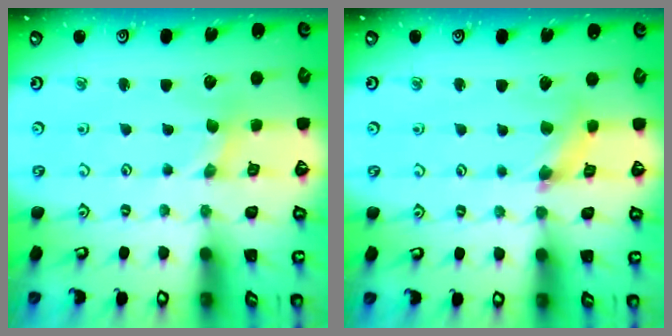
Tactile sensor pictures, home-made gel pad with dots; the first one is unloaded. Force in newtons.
{"total": 3.9, "press": 3.9, "slide": 0.4}